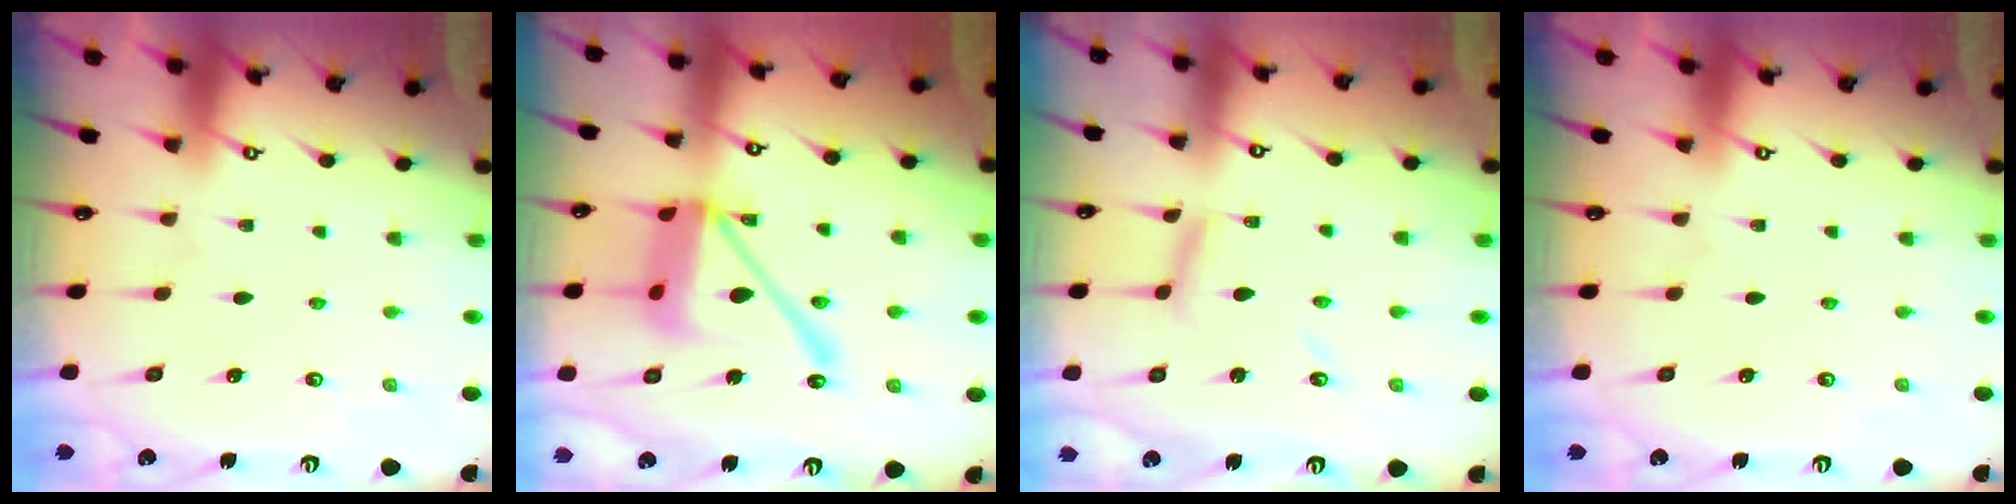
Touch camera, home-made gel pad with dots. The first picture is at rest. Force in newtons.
{"total": 18.7, "press": 18.6, "slide": 1.7}
{"total": 7.2, "press": 7.2, "slide": 0.5}
{"total": 0.0}